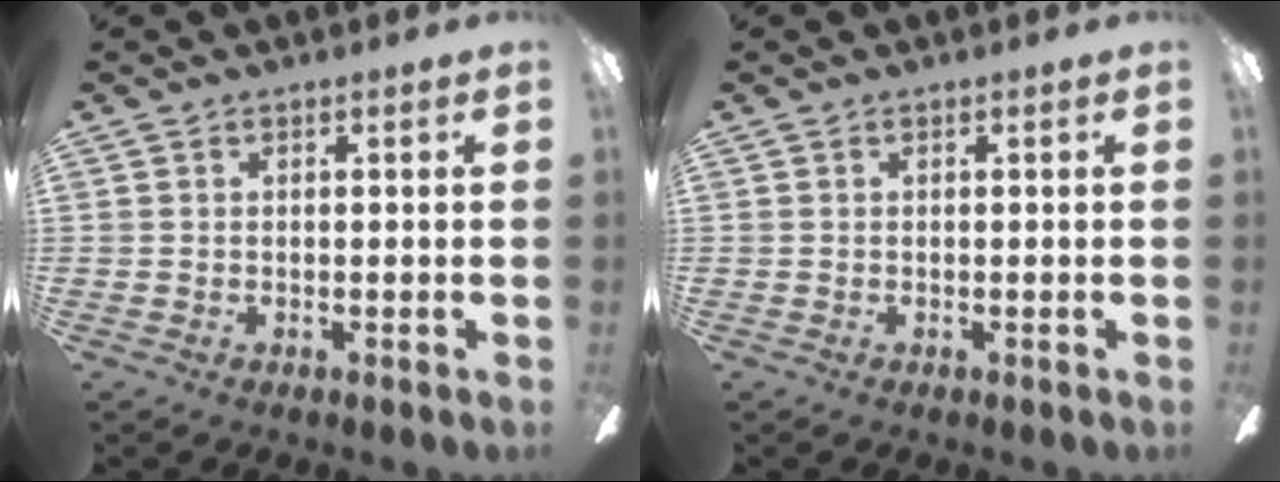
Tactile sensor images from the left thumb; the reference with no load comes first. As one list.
[{"total": 0.0}]